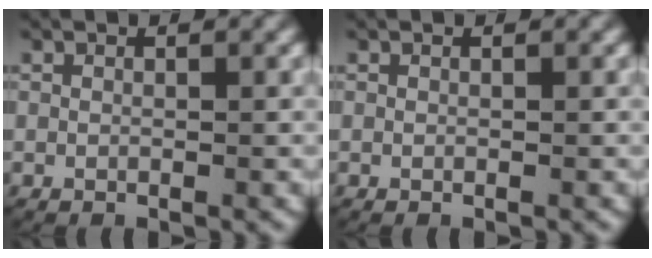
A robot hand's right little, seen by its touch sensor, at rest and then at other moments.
{"total": 0.0}